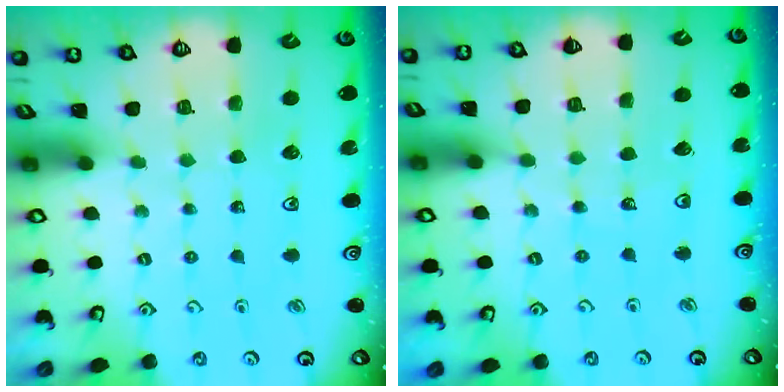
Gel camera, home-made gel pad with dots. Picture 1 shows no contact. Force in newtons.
{"total": 2.5, "press": 2.5, "slide": 0.2}